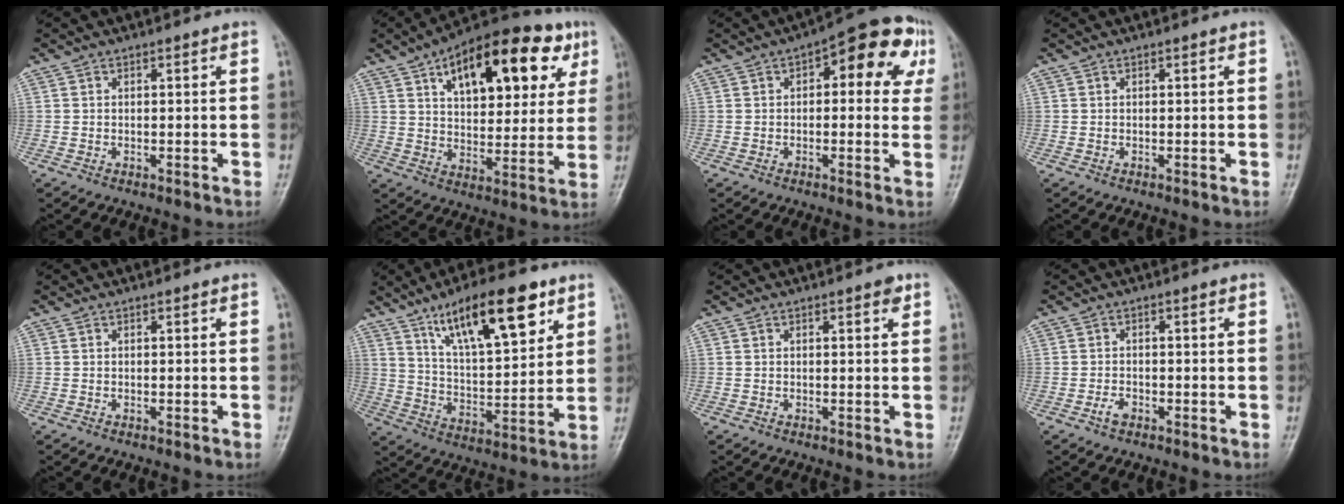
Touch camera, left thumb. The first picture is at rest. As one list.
[{"total": 23.4, "force": [10.1, 11.5, 17.7], "torque": [-0.218, -0.003, 0.151]}, {"total": 13.2, "force": [4.4, 6.3, 10.8], "torque": [-0.083, 0.022, 0.043]}, {"total": 0.0}, {"total": 0.0}, {"total": 18.0, "force": [10.2, 6.1, 13.5], "torque": [-0.191, -0.042, 0.175]}, {"total": 1.2, "force": [0.7, 0.4, 0.9], "torque": [-0.009, 0.000, 0.005]}, {"total": 1.9, "force": [-1.1, 1.1, 1.1], "torque": [-0.022, 0.006, -0.022]}]